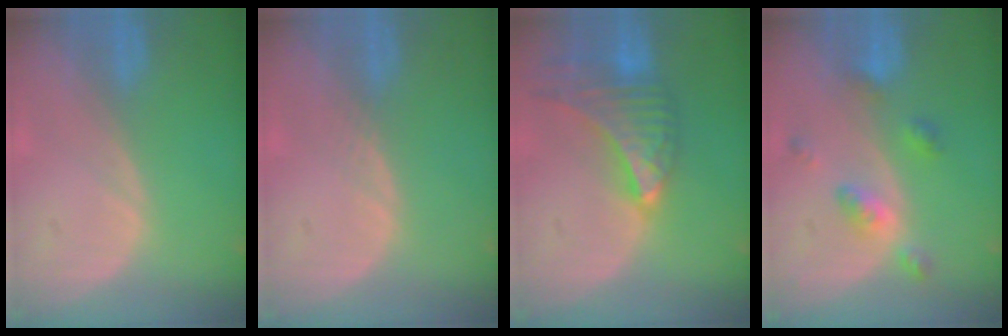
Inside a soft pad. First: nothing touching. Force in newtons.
{"total": 0.7, "press": 0.6, "slide": 0.3}
{"total": 9.5, "press": 8.4, "slide": 4.3}
{"total": 5.2, "press": 4.7, "slide": 2.2}